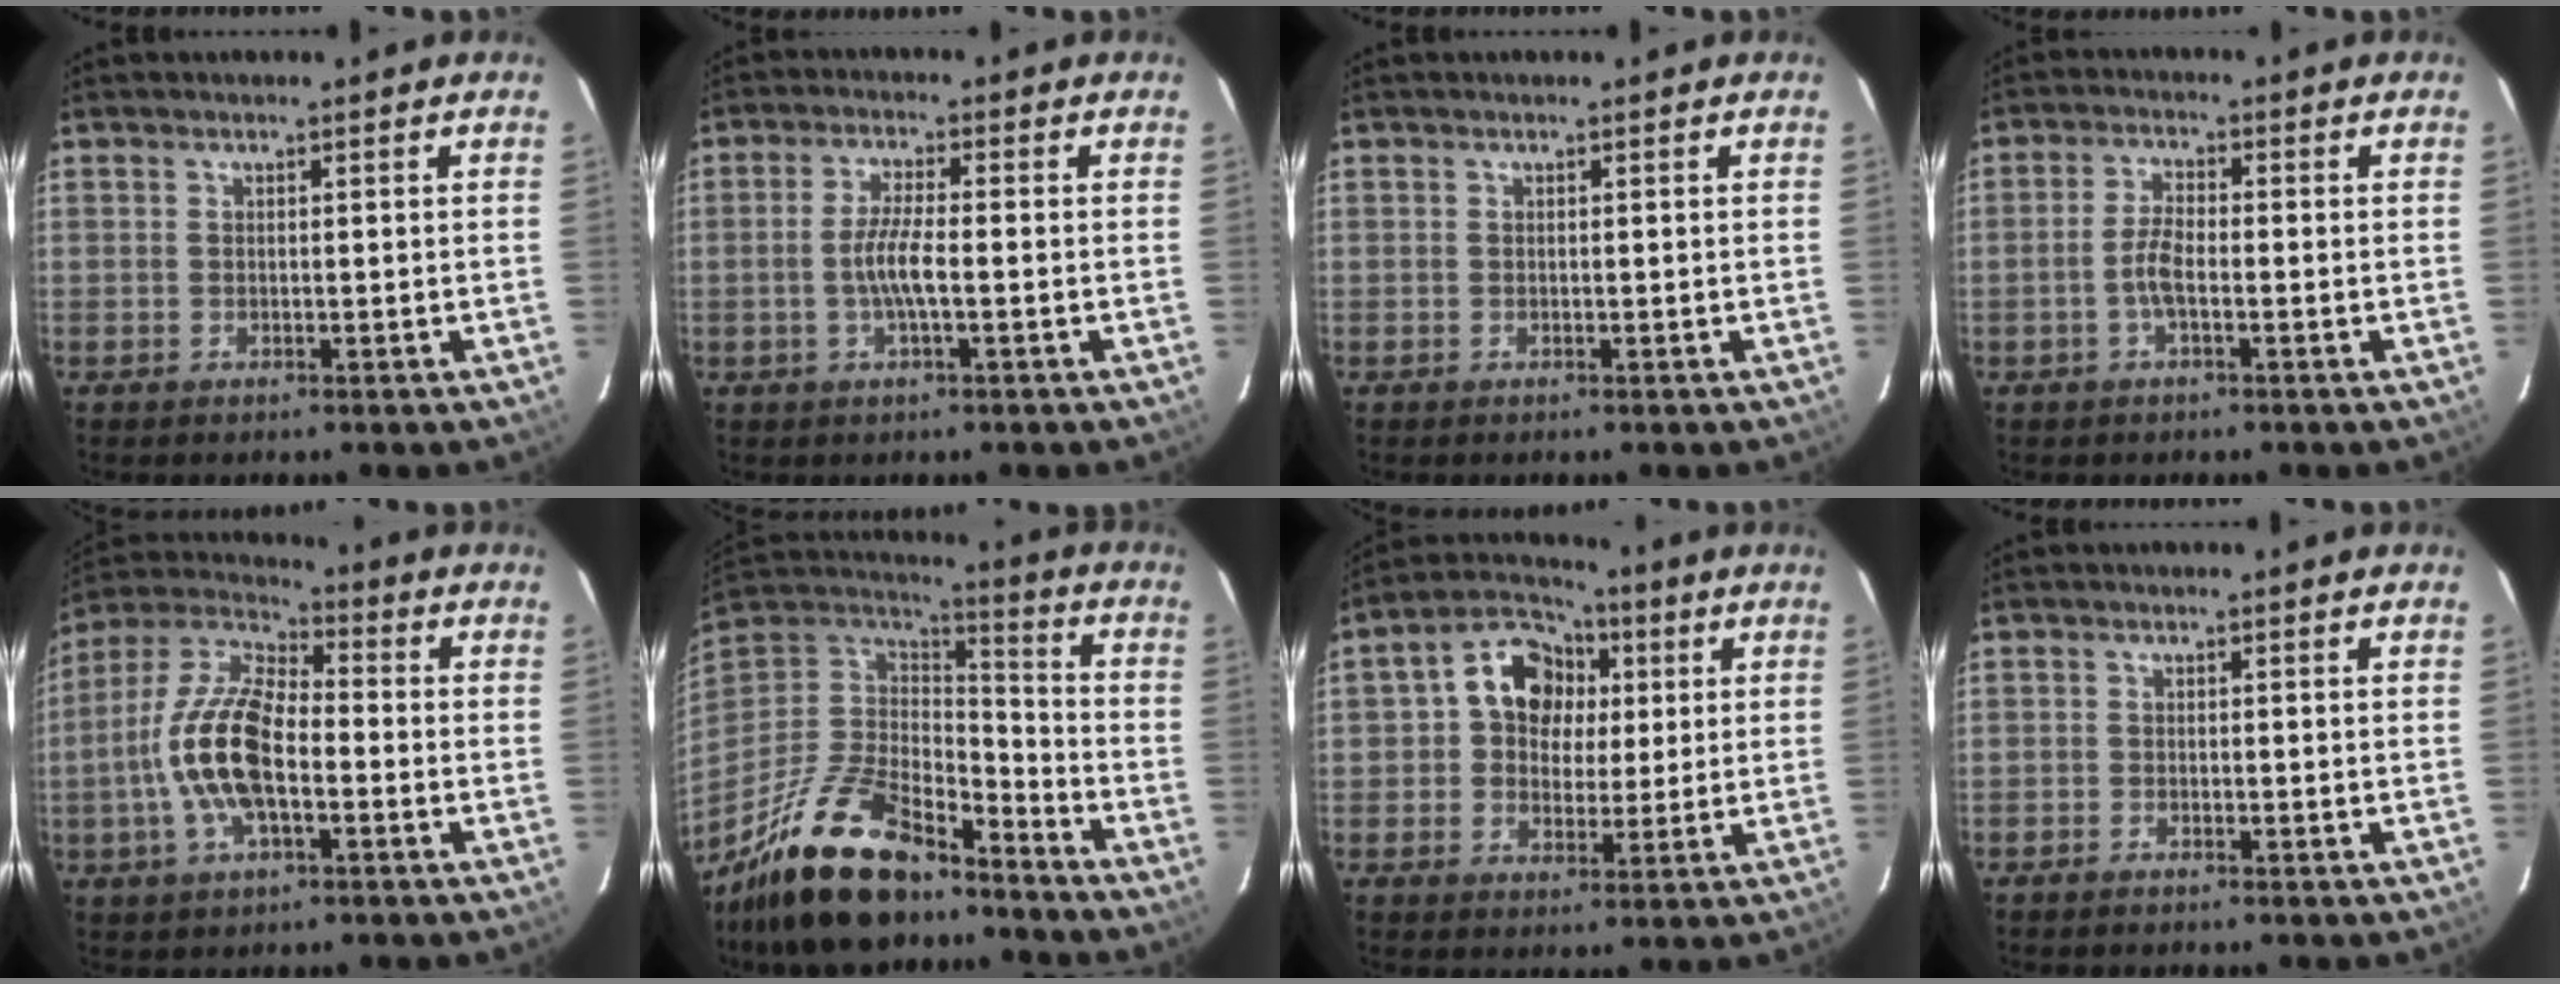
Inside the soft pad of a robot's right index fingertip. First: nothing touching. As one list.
[{"total": 4.7, "force": [-1.2, 0.2, 4.6], "torque": [-0.091, -0.003, -0.023]}, {"total": 0.0}, {"total": 4.2, "force": [-1.3, 1.4, 3.7], "torque": [-0.081, 0.006, -0.027]}, {"total": 14.9, "force": [-3.4, 6.5, 12.9], "torque": [-0.269, 0.008, -0.071]}, {"total": 22.3, "force": [-16.4, 8.6, 12.3], "torque": [-0.258, -0.013, -0.284]}, {"total": 7.9, "force": [1.3, 7.0, 3.4], "torque": [-0.066, 0.026, 0.018]}, {"total": 0.9, "force": [-0.8, 0.2, 0.0], "torque": [-0.007, 0.001, -0.019]}]